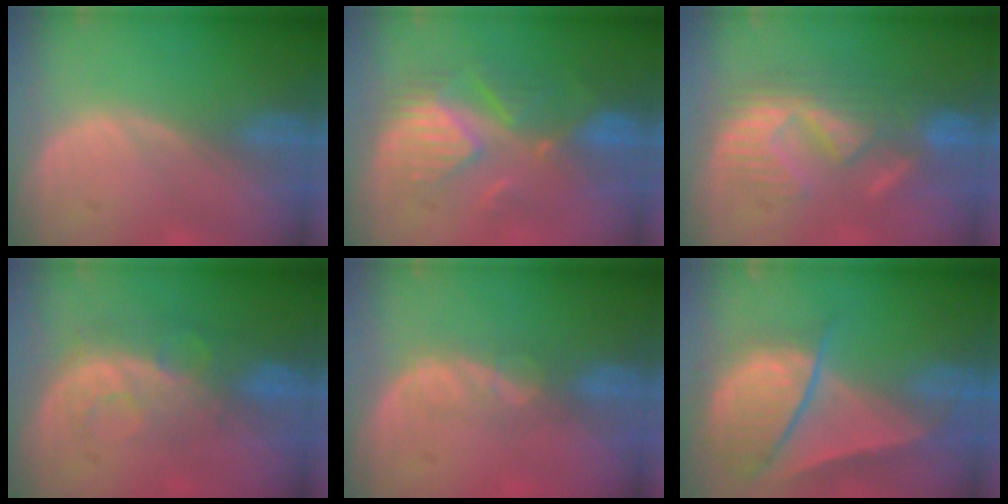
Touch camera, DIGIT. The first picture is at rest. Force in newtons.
{"total": 8.4, "press": 8.3, "slide": 1.3}
{"total": 8.8, "press": 8.7, "slide": 1.5}
{"total": 8.2, "press": 6.9, "slide": 4.4}
{"total": 3.5, "press": 3.1, "slide": 1.6}
{"total": 9.6, "press": 8.2, "slide": 5.0}